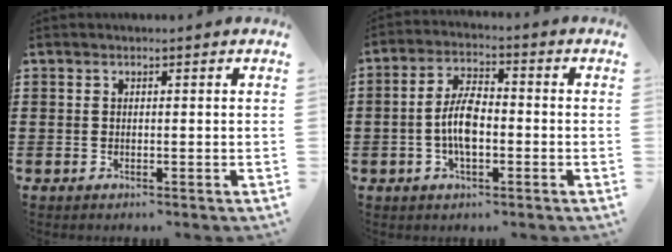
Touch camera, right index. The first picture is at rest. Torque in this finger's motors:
{"motor_torque": [2.14, 0.00, 0.80, 0.15]}